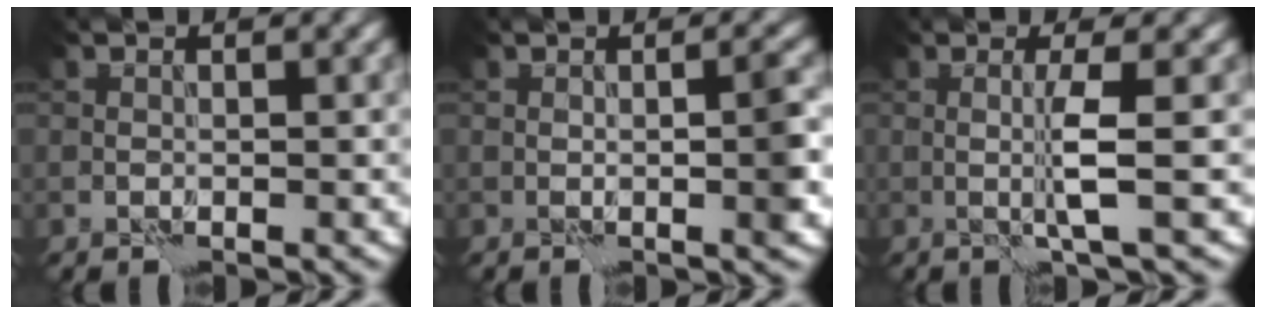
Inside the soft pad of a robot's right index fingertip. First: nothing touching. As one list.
[{"total": 2.5, "force": [0.0, 0.5, 2.5], "torque": [-0.037, 0.002, 0.000]}, {"total": 2.8, "force": [0.2, 0.2, 2.8], "torque": [-0.057, -0.005, -0.001]}]